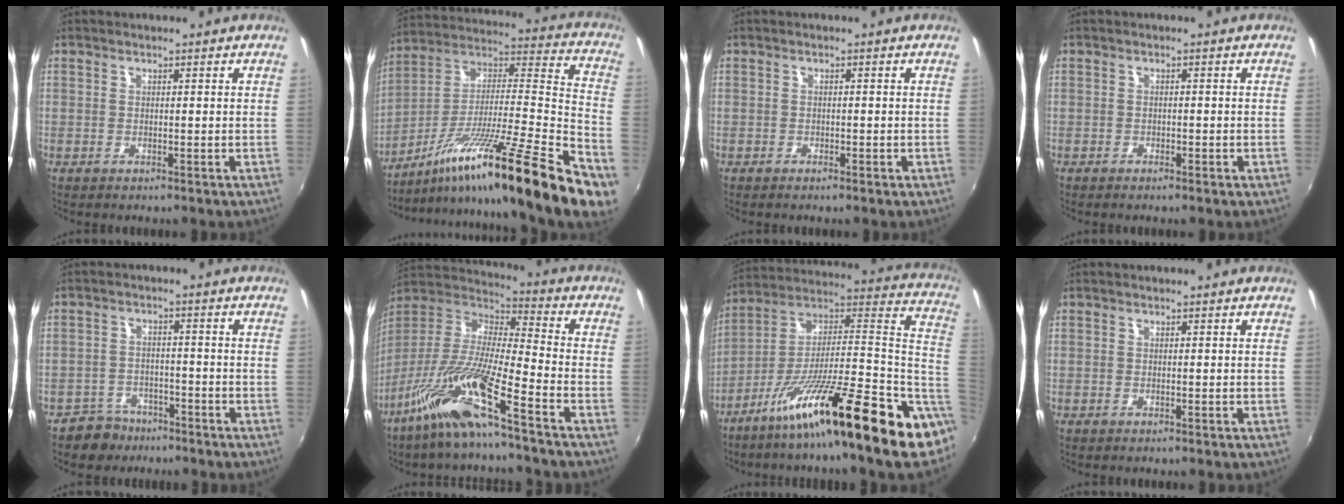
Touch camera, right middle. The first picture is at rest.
{"total": 29.0, "force": [-16.2, 1.5, 24.0], "torque": [-0.330, -0.026, -0.270]}
{"total": 0.9, "force": [-0.7, 0.4, 0.5], "torque": [-0.008, -0.001, -0.013]}
{"total": 1.3, "force": [-1.0, 0.5, 0.7], "torque": [-0.012, -0.002, -0.016]}
{"total": 4.8, "force": [-3.7, 3.0, 0.4], "torque": [-0.024, 0.014, -0.061]}
{"total": 16.3, "force": [-10.8, 0.7, 12.2], "torque": [-0.230, -0.016, -0.214]}
{"total": 25.4, "force": [-11.3, 2.9, 22.5], "torque": [-0.312, -0.008, -0.196]}
{"total": 0.0}